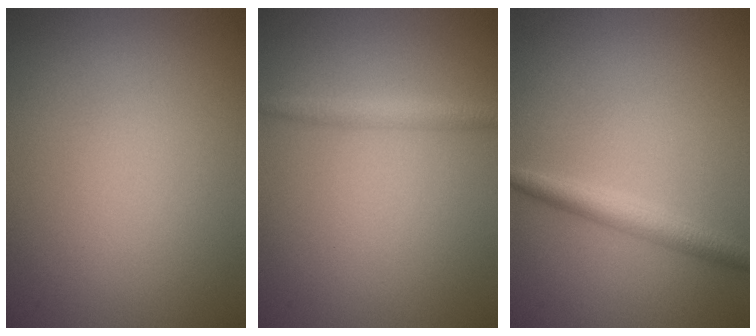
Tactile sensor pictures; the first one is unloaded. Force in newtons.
{"total": 1.6, "press": 1.6, "slide": 0.1}
{"total": 2.7, "press": 2.7, "slide": 0.1}